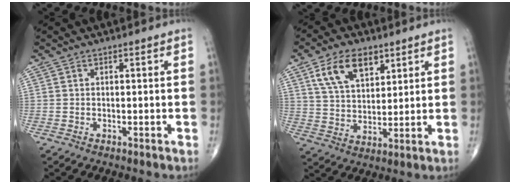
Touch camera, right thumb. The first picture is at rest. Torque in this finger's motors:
{"motor_torque": [-0.30, 0.42, 0.19, 0.21, 0.10]}